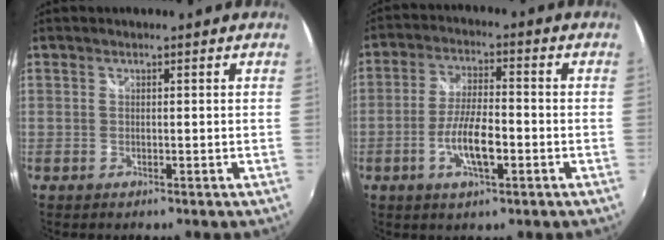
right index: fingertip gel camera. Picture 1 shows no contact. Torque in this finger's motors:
{"motor_torque": [0.39, -0.11, 0.44, 0.09]}